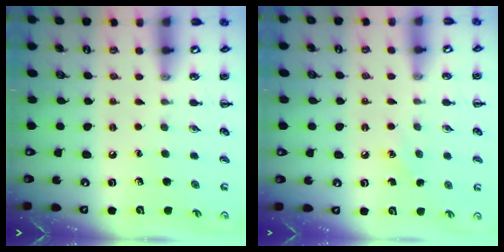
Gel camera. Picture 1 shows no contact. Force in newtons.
{"total": 4.8, "press": 4.7, "slide": 1.2}